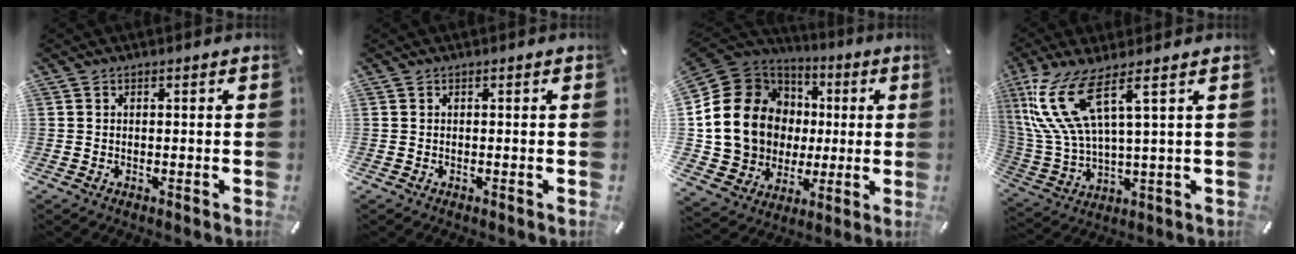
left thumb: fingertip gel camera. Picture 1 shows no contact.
{"total": 0.0}
{"total": 19.1, "force": [1.6, 17.3, 8.0], "torque": [-0.155, -0.018, 0.056]}
{"total": 14.5, "force": [6.7, 4.1, 12.2], "torque": [-0.288, -0.022, 0.110]}